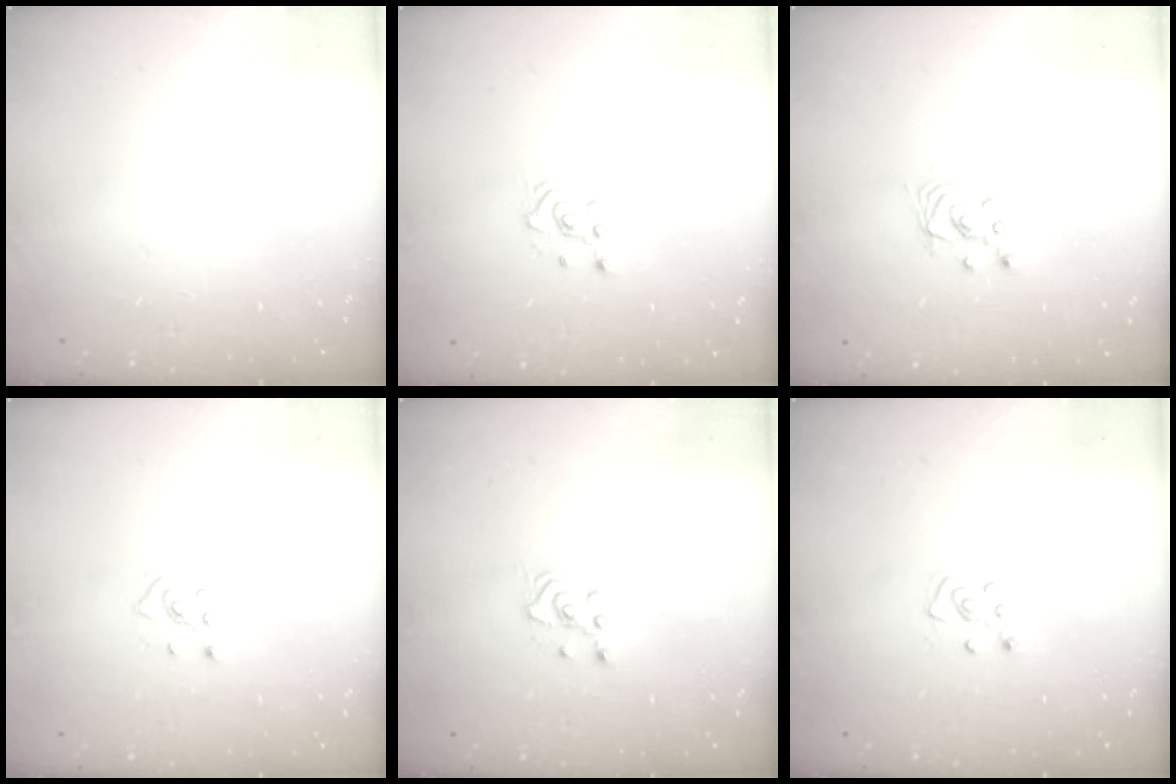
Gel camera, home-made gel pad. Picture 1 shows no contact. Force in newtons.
{"total": 1.6, "press": 1.5, "slide": 0.2}
{"total": 2.9, "press": 2.9, "slide": 0.2}
{"total": 2.5, "press": 2.4, "slide": 0.7}
{"total": 2.5, "press": 2.4, "slide": 0.9}
{"total": 4.8, "press": 4.8, "slide": 0.4}